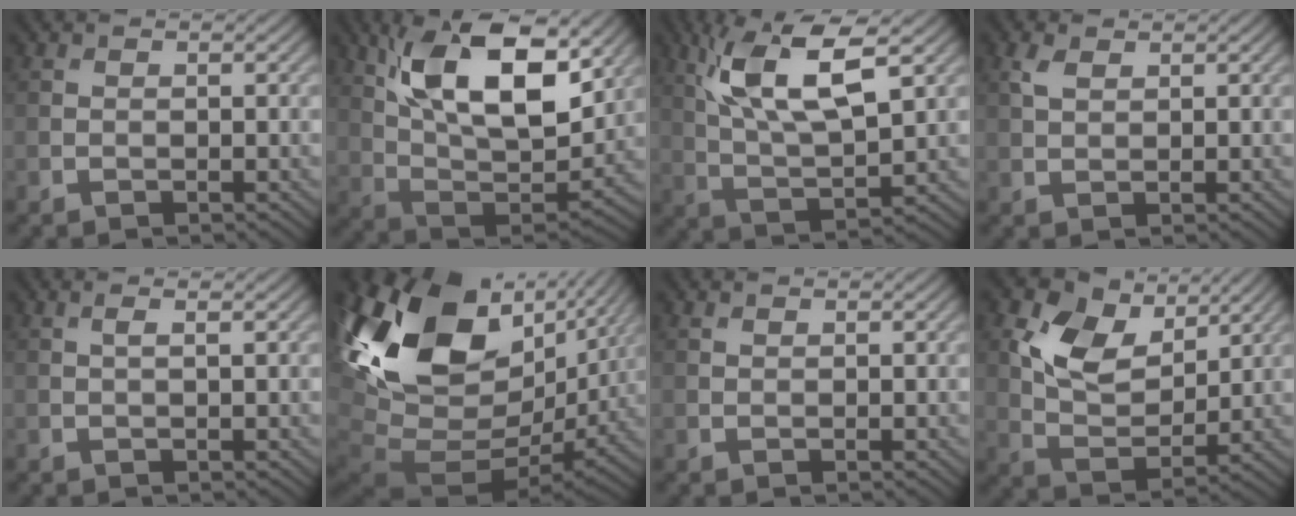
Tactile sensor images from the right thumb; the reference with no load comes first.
{"total": 16.7, "force": [7.8, 7.8, 12.5], "torque": [-0.246, -0.001, 0.136]}
{"total": 12.5, "force": [5.3, 4.4, 10.5], "torque": [-0.216, 0.009, 0.100]}
{"total": 2.3, "force": [1.2, 1.3, 1.5], "torque": [-0.042, 0.004, 0.026]}
{"total": 1.1, "force": [0.4, 0.1, 1.0], "torque": [-0.022, 0.005, 0.007]}
{"total": 20.8, "force": [4.6, 13.3, 15.3], "torque": [-0.323, -0.032, 0.129]}
{"total": 0.6, "force": [0.5, 0.2, 0.2], "torque": [-0.007, 0.001, 0.013]}
{"total": 10.3, "force": [4.7, 6.2, 6.7], "torque": [-0.145, 0.006, 0.084]}